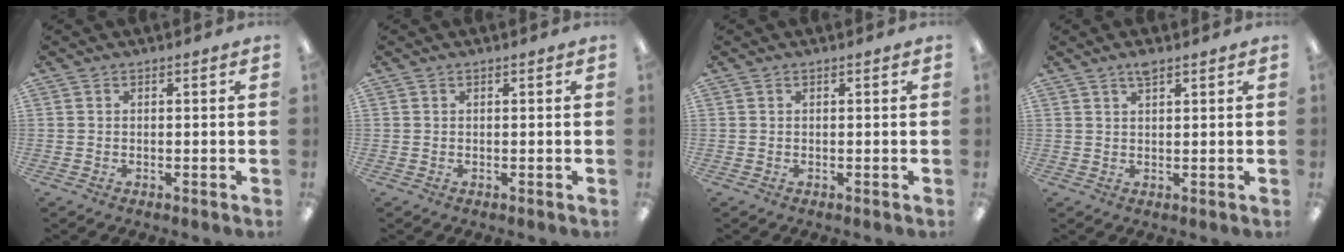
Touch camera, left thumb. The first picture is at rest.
{"total": 0.0}
{"total": 0.0}
{"total": 2.6, "force": [2.0, 0.6, 1.6], "torque": [-0.027, -0.001, 0.034]}